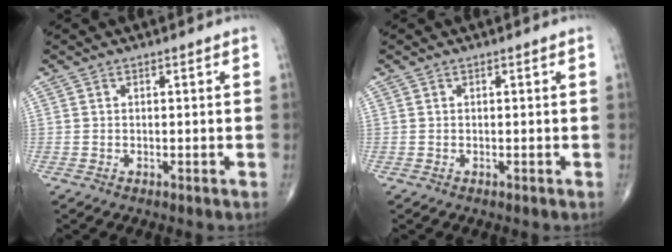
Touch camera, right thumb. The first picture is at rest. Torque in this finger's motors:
{"motor_torque": [-0.02, 0.01, 0.00, 0.00, 0.00]}